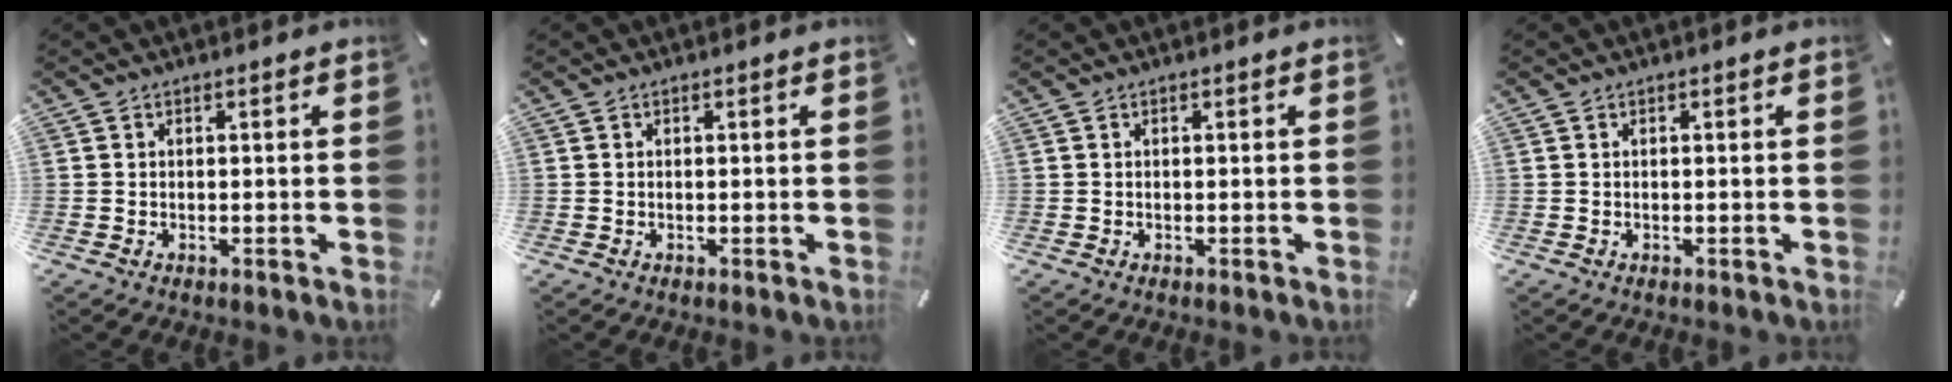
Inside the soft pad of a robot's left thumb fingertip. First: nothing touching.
{"total": 0.0}
{"total": 0.0}
{"total": 0.0}